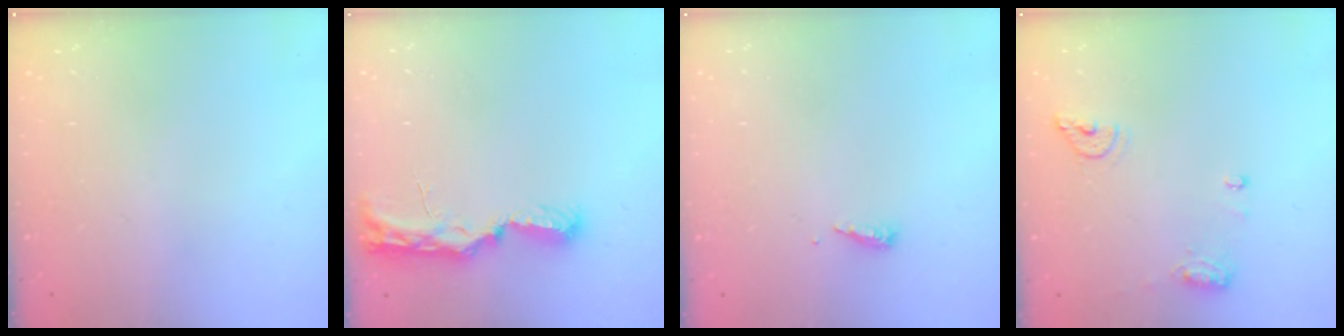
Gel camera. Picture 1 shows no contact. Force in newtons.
{"total": 8.3, "press": 8.2, "slide": 0.8}
{"total": 4.7, "press": 4.6, "slide": 0.4}
{"total": 7.9, "press": 7.8, "slide": 1.1}